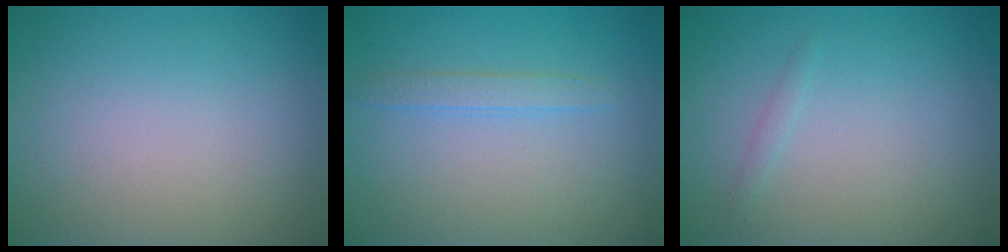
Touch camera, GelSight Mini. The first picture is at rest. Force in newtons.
{"total": 1.4, "press": 1.4, "slide": 0.1}
{"total": 0.6, "press": 0.6, "slide": 0.0}